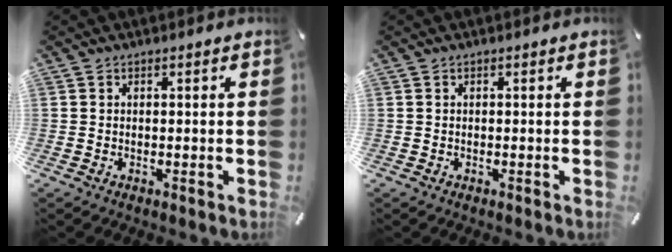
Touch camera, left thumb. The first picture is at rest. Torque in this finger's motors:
{"motor_torque": [-0.27, -0.27, -0.04, 0.04, -0.01]}